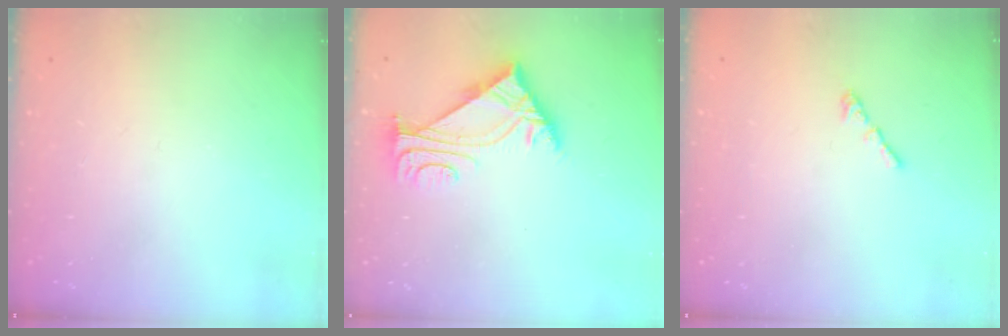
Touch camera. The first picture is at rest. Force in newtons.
{"total": 5.6, "press": 5.5, "slide": 1.0}
{"total": 1.3, "press": 1.2, "slide": 0.6}